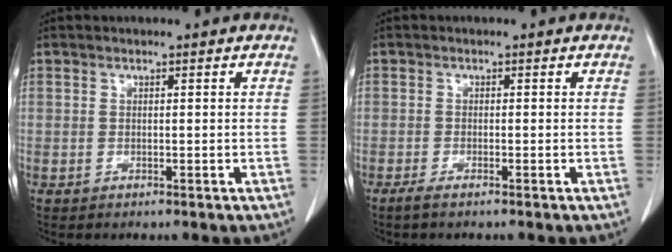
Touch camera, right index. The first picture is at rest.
{"total": 1.5, "force": [-1.1, 0.0, 1.0], "torque": [-0.023, -0.005, -0.023]}